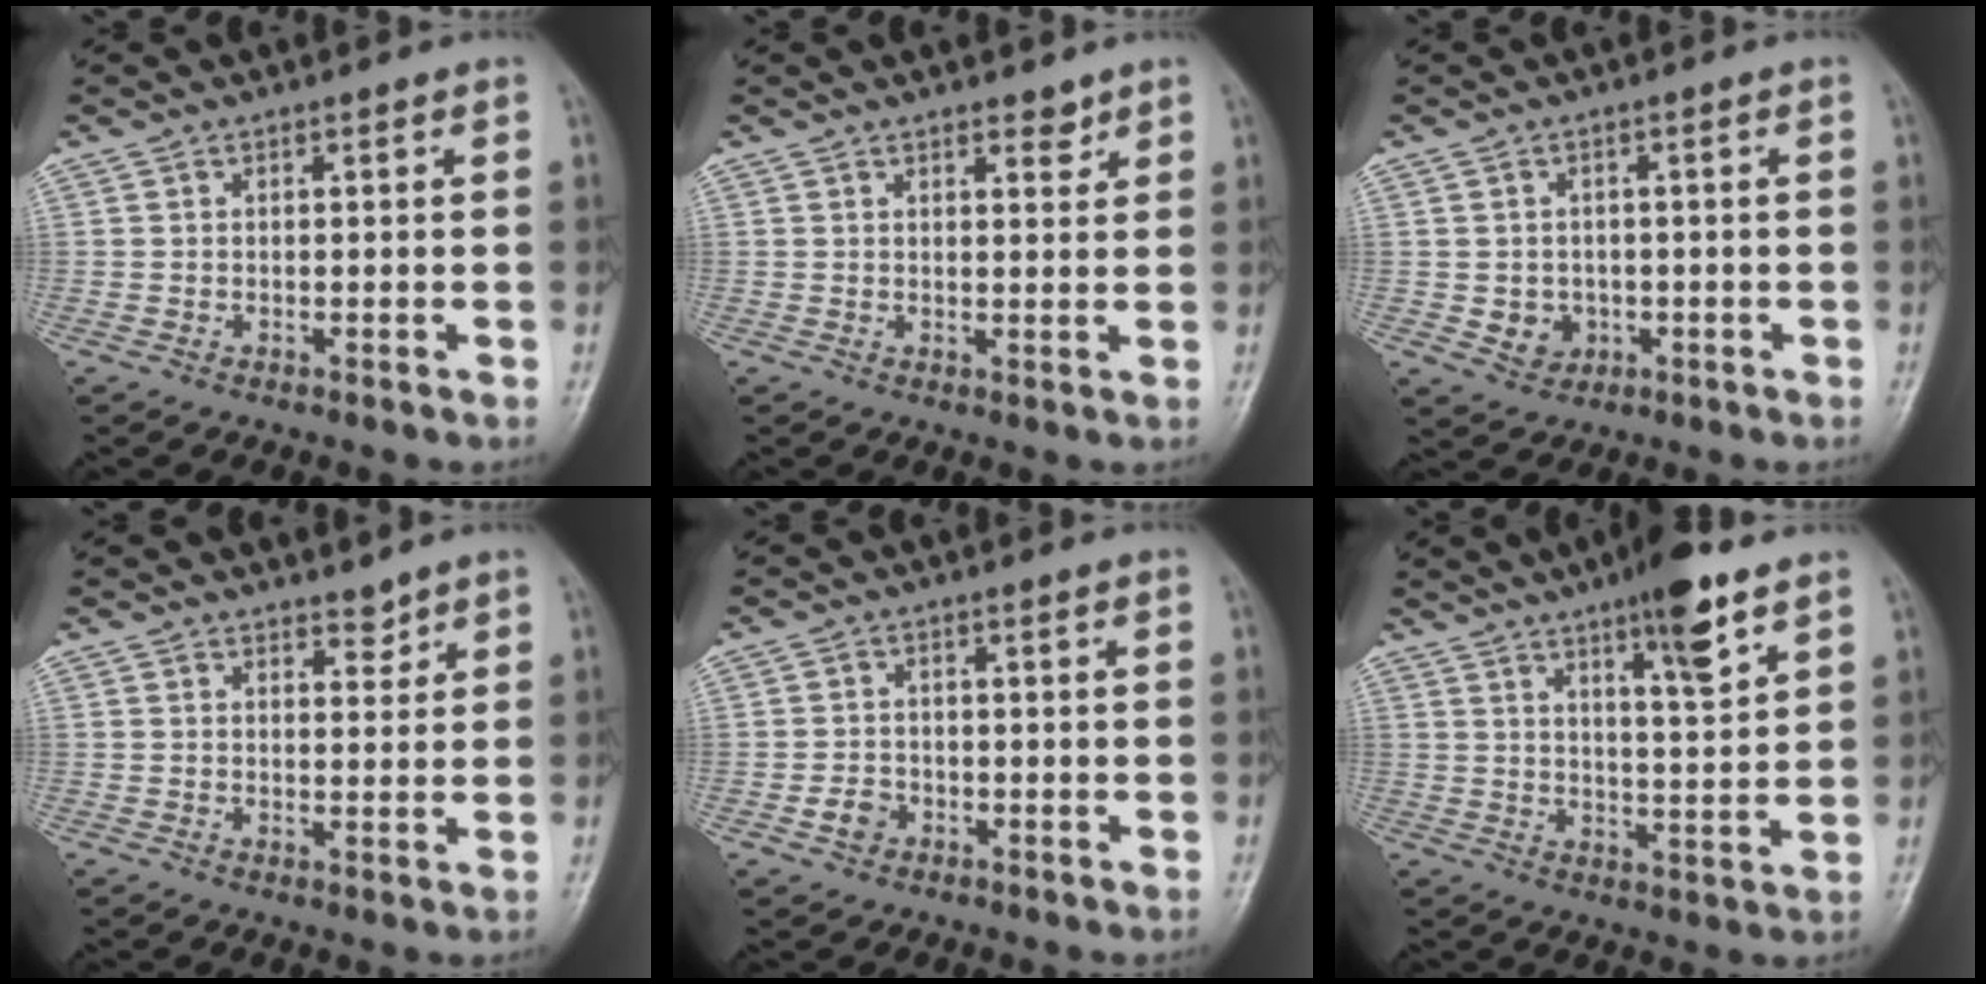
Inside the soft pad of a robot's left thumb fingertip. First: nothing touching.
{"total": 2.8, "force": [2.1, 1.2, 1.5], "torque": [-0.009, -0.012, 0.029]}
{"total": 4.2, "force": [-0.8, 3.7, 1.8], "torque": [-0.012, 0.002, -0.002]}
{"total": 2.4, "force": [2.0, 1.1, 0.8], "torque": [0.004, -0.015, 0.029]}
{"total": 2.9, "force": [-1.4, 2.3, 1.2], "torque": [-0.014, 0.012, -0.025]}
{"total": 10.3, "force": [6.3, 1.9, 8.0], "torque": [-0.116, -0.034, 0.097]}